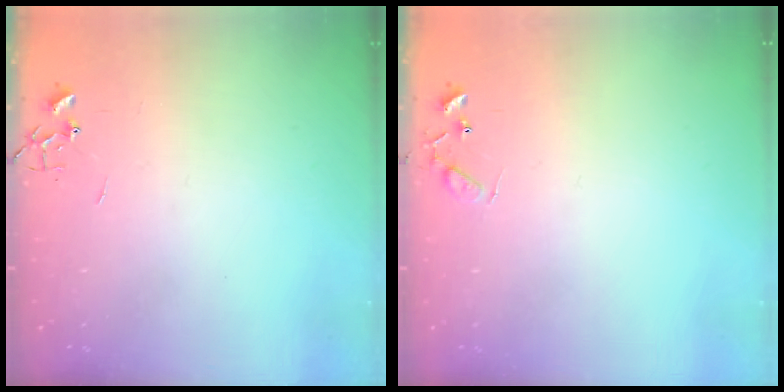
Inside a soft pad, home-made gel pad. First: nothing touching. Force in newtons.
{"total": 5.6, "press": 5.6, "slide": 0.5}